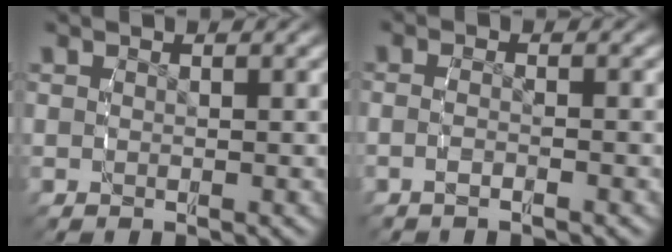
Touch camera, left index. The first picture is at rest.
{"total": 1.4, "force": [-0.9, 0.0, 1.1], "torque": [-0.027, -0.002, -0.016]}